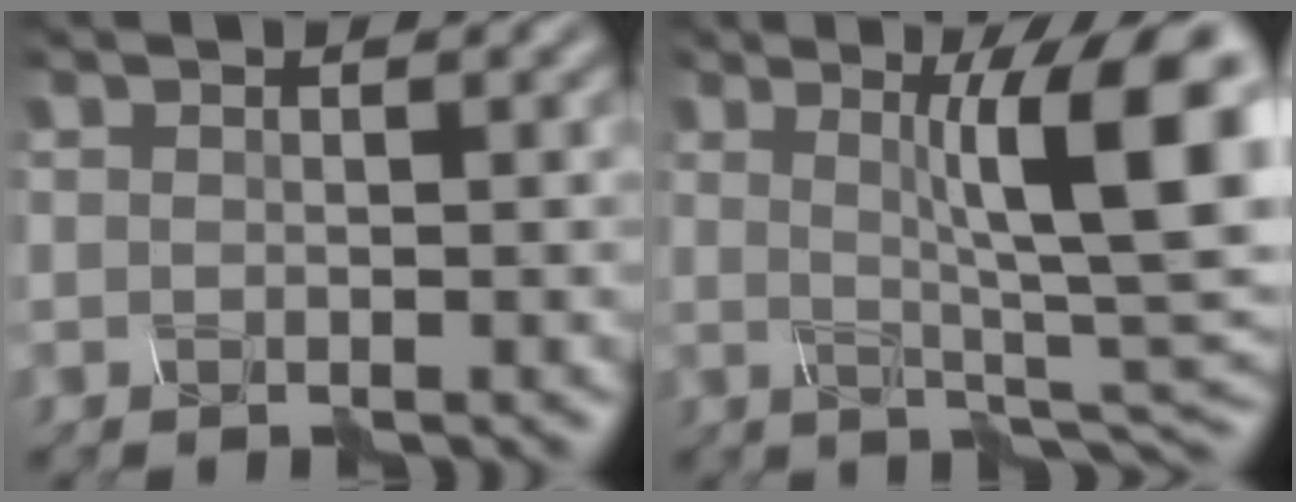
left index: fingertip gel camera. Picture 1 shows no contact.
{"total": 8.7, "force": [1.1, 0.9, 8.5], "torque": [-0.113, 0.003, 0.043]}